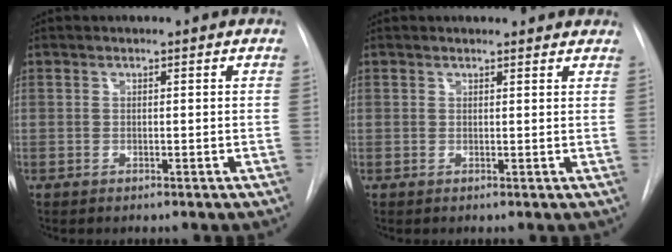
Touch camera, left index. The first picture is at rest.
{"total": 5.8, "force": [5.4, 1.7, 1.1], "torque": [0.000, 0.009, 0.047]}